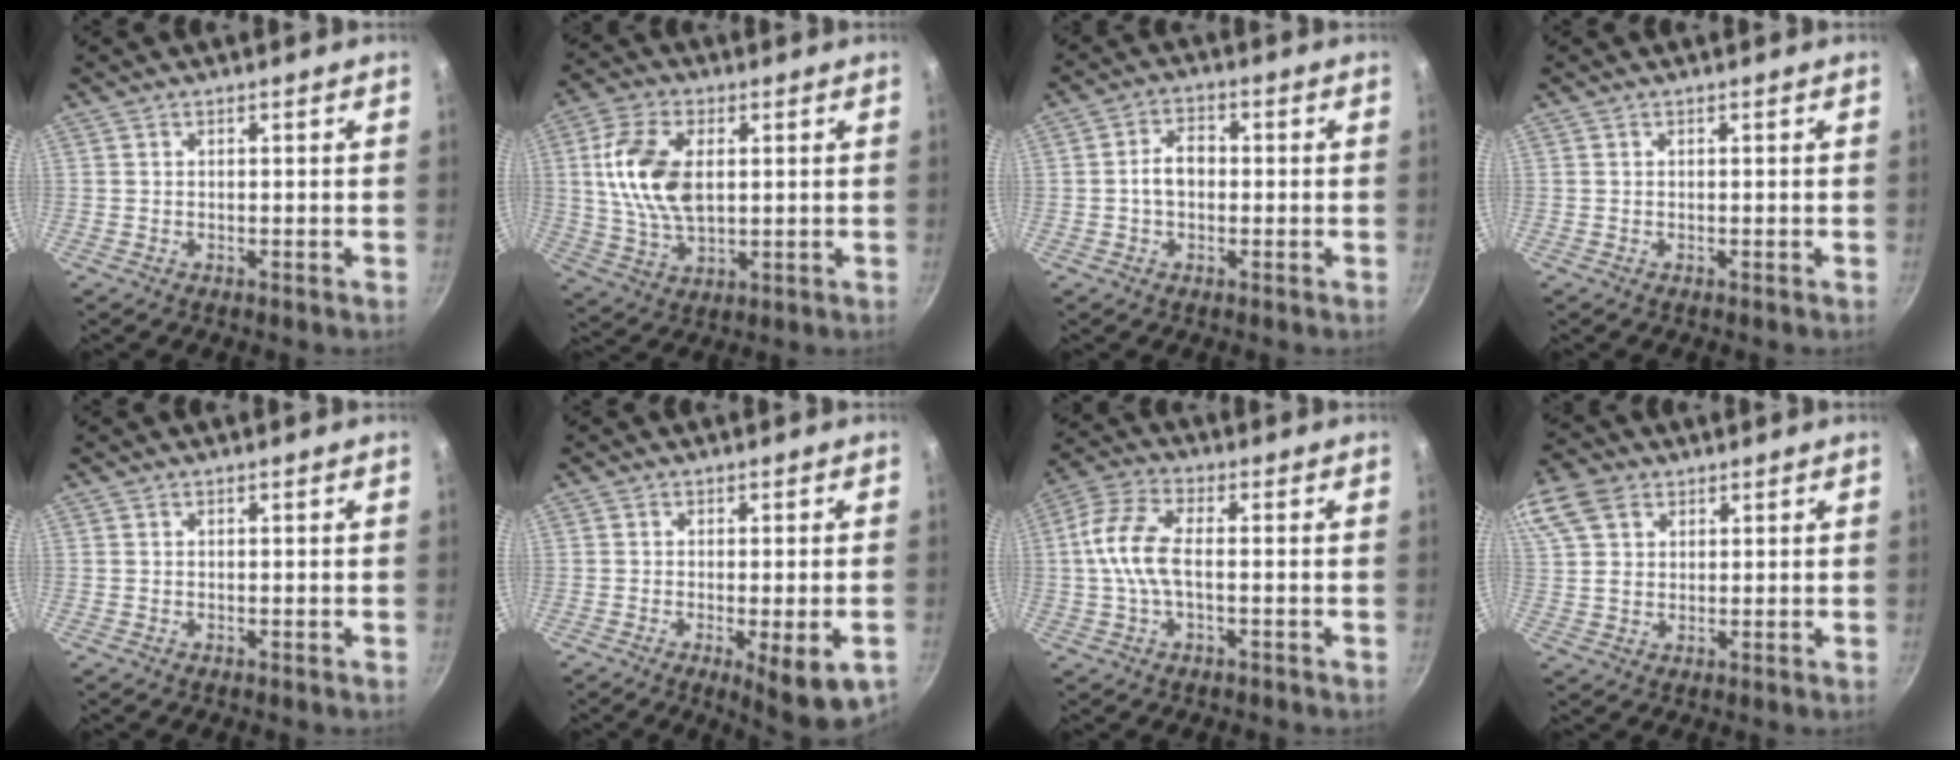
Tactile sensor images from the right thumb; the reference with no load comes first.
{"total": 13.1, "force": [2.1, 7.6, 10.4], "torque": [-0.191, -0.002, 0.041]}
{"total": 5.1, "force": [-0.3, 3.6, 3.6], "torque": [-0.044, 0.018, -0.011]}
{"total": 0.0}
{"total": 0.0}
{"total": 8.8, "force": [-3.1, 2.1, 7.9], "torque": [-0.102, -0.003, -0.036]}
{"total": 9.3, "force": [-0.5, 4.4, 8.2], "torque": [-0.178, 0.025, -0.024]}
{"total": 12.7, "force": [5.8, 9.1, 6.6], "torque": [-0.150, 0.021, 0.112]}